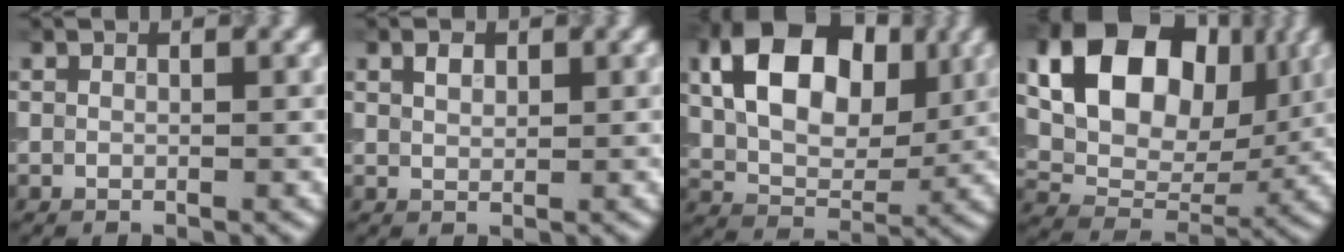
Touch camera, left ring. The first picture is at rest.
{"total": 1.3, "force": [0.7, 0.8, 0.8], "torque": [-0.014, 0.002, 0.014]}
{"total": 10.7, "force": [2.8, 7.1, 7.6], "torque": [-0.124, 0.006, 0.042]}
{"total": 13.4, "force": [4.5, 9.1, 8.8], "torque": [-0.151, 0.006, 0.077]}